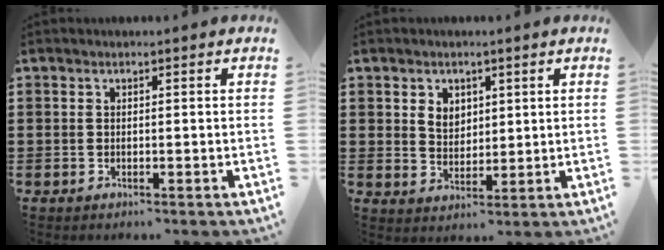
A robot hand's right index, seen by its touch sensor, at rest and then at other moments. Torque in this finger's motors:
{"motor_torque": [0.02, 0.02, 0.08, 0.07]}